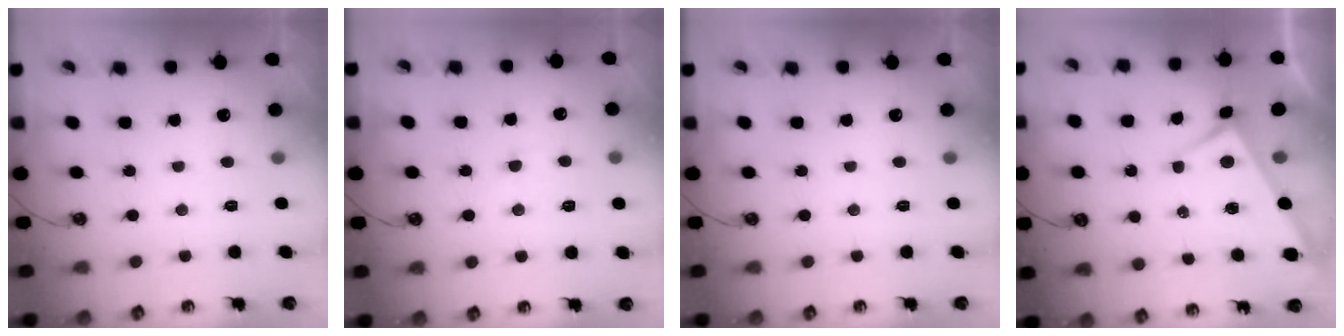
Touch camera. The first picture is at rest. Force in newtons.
{"total": 1.8, "press": 1.7, "slide": 0.5}
{"total": 0.0}
{"total": 4.0, "press": 3.9, "slide": 0.7}